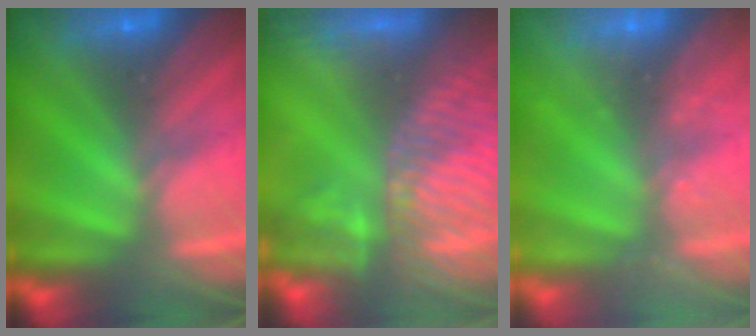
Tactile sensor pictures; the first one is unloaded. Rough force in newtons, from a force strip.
{"total": 6.6}
{"total": 2.3}